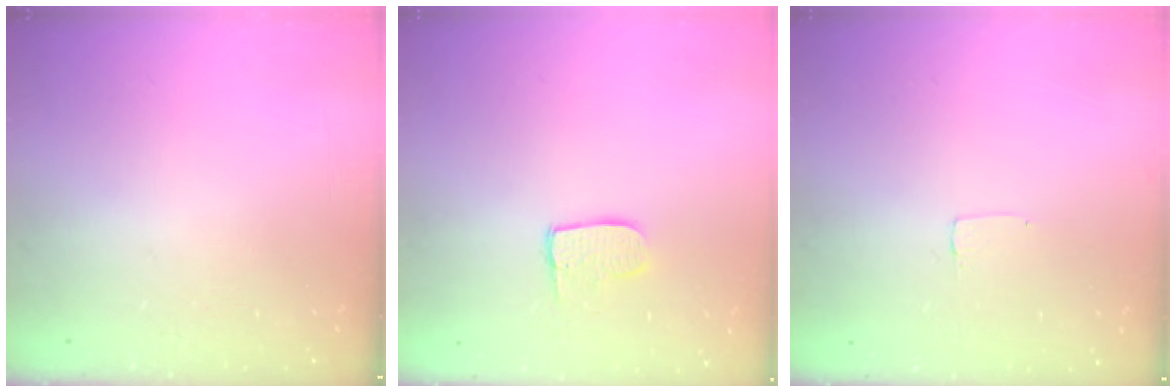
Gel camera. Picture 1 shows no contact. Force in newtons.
{"total": 7.0, "press": 7.0, "slide": 0.3}
{"total": 2.6, "press": 2.6, "slide": 0.2}